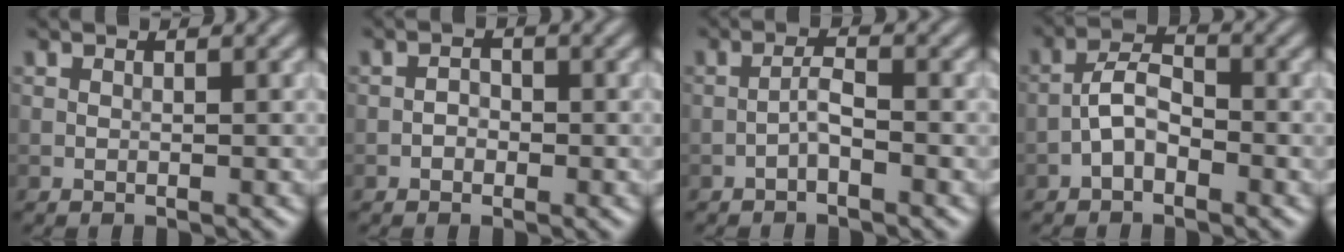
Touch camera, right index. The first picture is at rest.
{"total": 1.1, "force": [-0.5, 0.8, 0.5], "torque": [-0.006, 0.001, -0.011]}
{"total": 1.6, "force": [-1.0, 0.2, 1.2], "torque": [-0.024, 0.008, -0.021]}
{"total": 3.0, "force": [-1.5, 1.5, 2.2], "torque": [-0.036, 0.014, -0.036]}